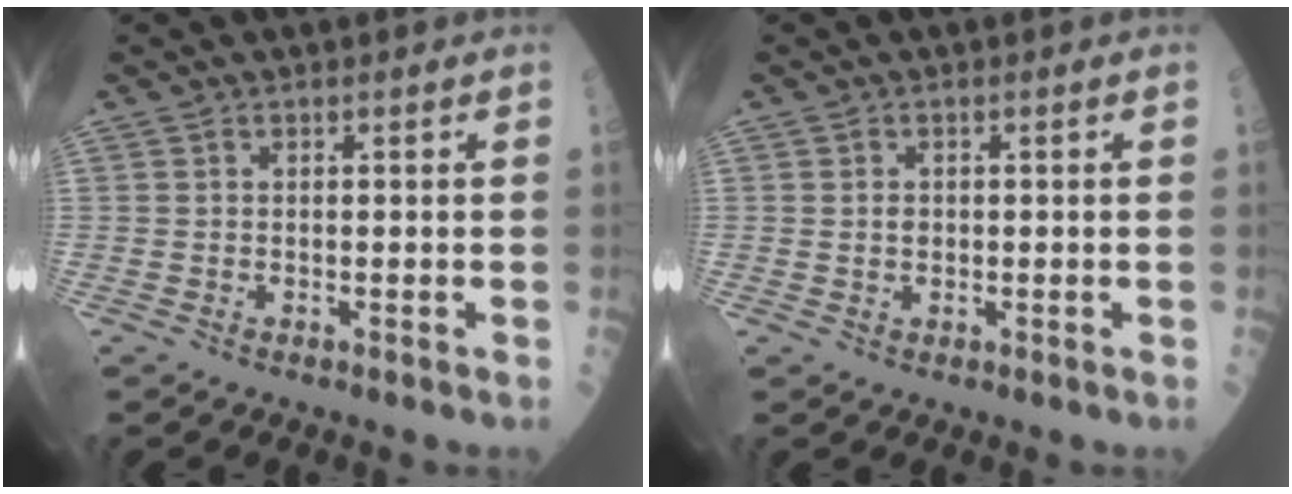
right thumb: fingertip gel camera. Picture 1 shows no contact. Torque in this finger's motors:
{"motor_torque": [0.09, -0.29, -0.18, -0.15, -0.01]}